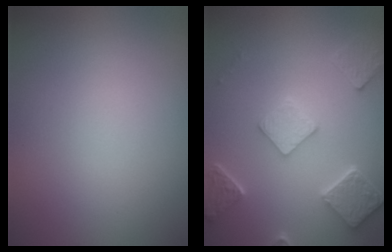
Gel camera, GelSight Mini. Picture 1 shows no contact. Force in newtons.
{"total": 4.9, "press": 3.8, "slide": 3.2}